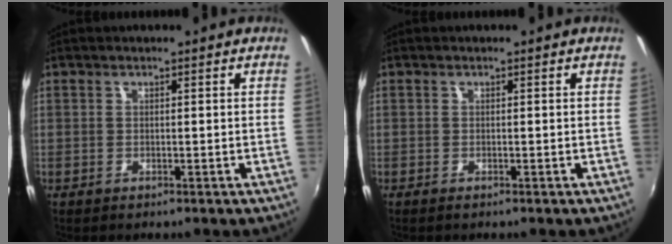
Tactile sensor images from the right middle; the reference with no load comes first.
{"total": 0.0}